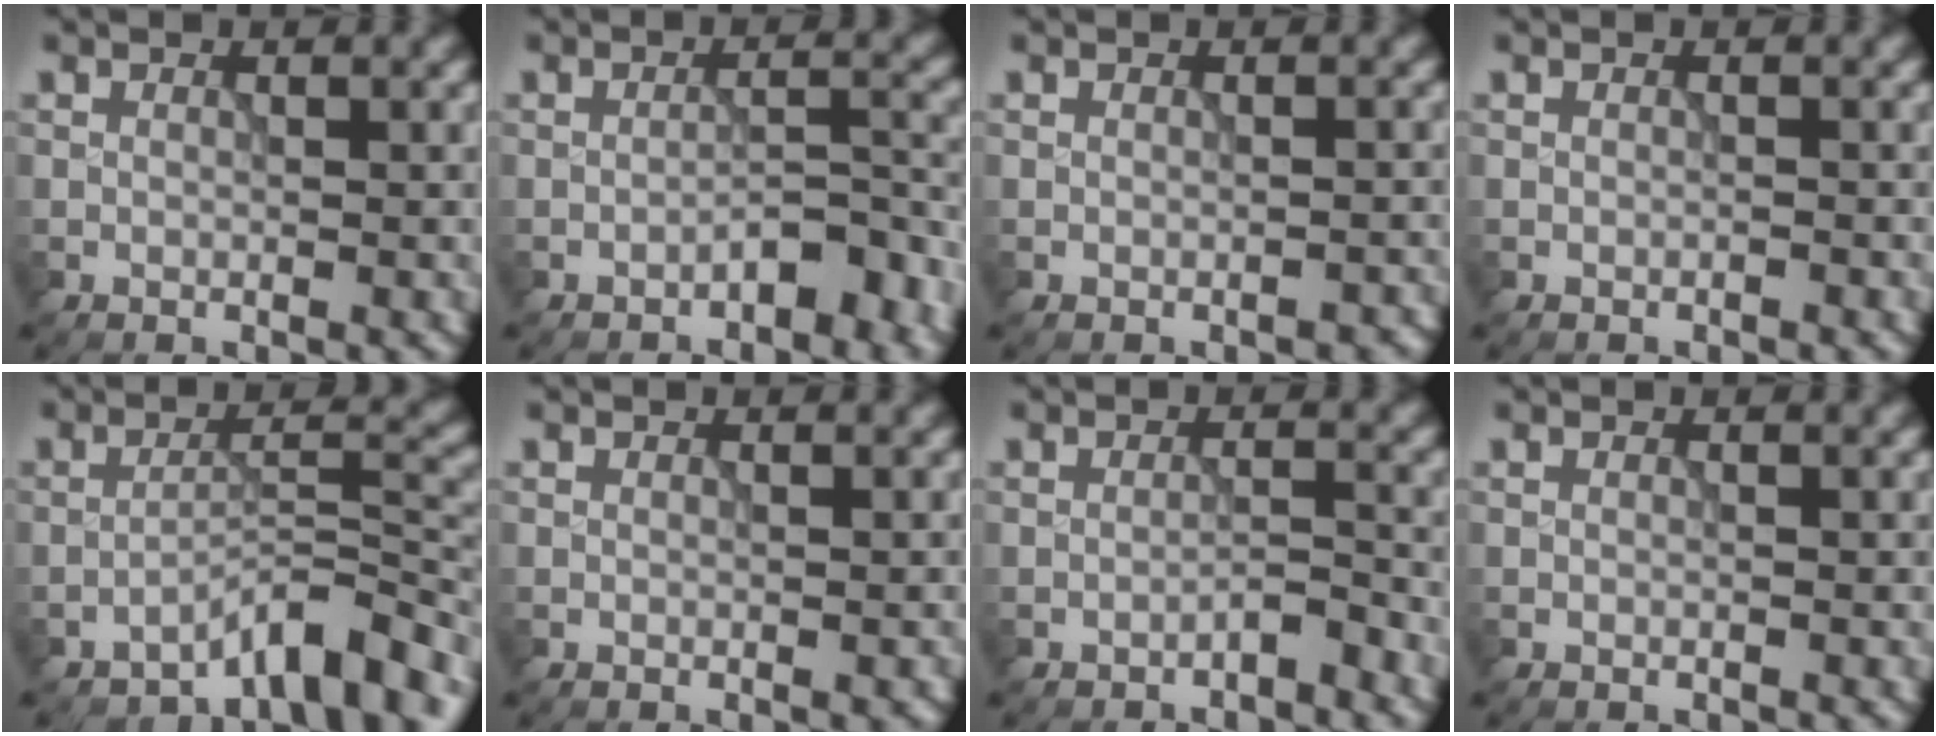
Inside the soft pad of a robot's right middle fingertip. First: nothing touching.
{"total": 3.0, "force": [-1.9, 1.0, 2.0], "torque": [-0.029, 0.014, -0.032]}
{"total": 1.0, "force": [-0.8, 0.4, 0.5], "torque": [-0.008, 0.001, -0.009]}
{"total": 0.0}
{"total": 6.0, "force": [-4.7, 1.4, 3.6], "torque": [-0.048, 0.011, -0.075]}
{"total": 0.6, "force": [-0.1, 0.3, 0.5], "torque": [-0.006, 0.000, 0.000]}
{"total": 1.3, "force": [-1.0, 0.2, 0.8], "torque": [-0.011, 0.008, -0.020]}
{"total": 0.0}